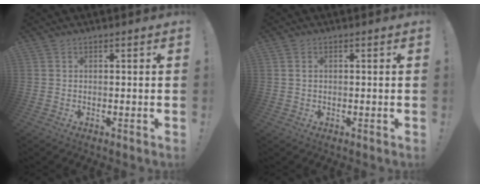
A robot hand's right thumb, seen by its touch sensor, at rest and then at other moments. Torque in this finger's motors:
{"motor_torque": [0.21, 0.11, 0.36, -0.25, 0.05]}